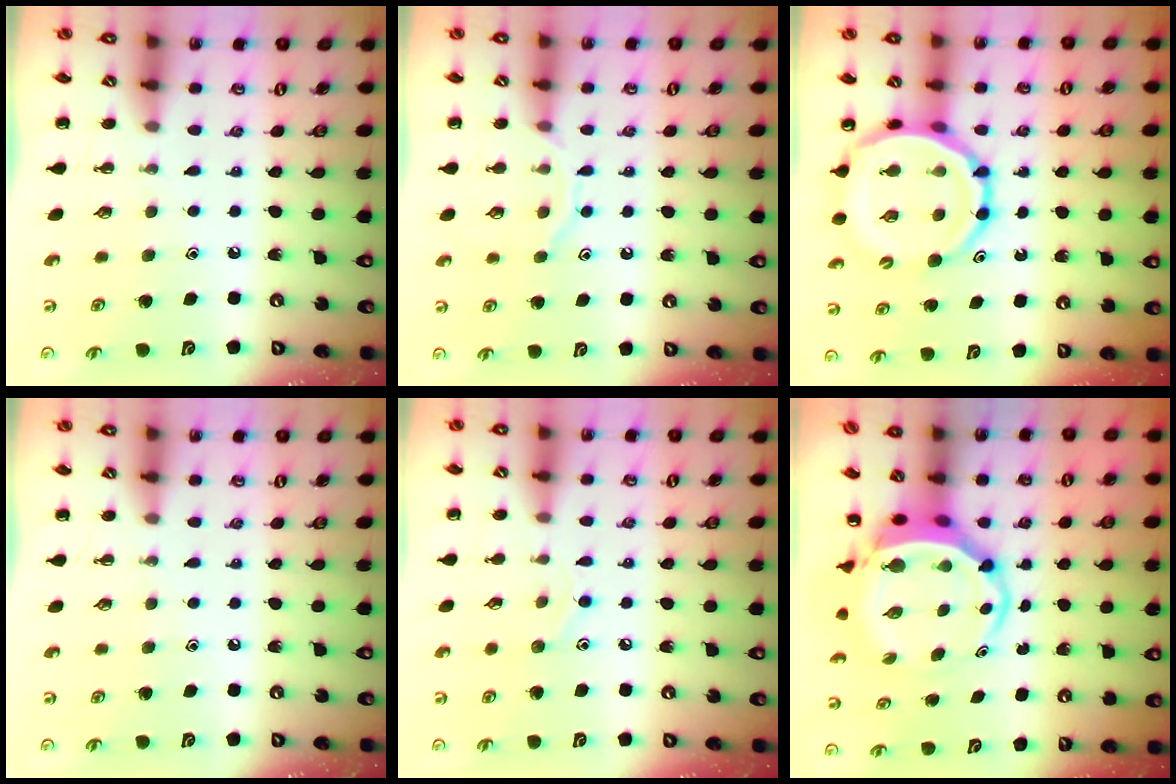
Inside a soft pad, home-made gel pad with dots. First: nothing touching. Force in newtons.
{"total": 8.8, "press": 8.8, "slide": 0.6}
{"total": 14.0, "press": 13.4, "slide": 3.8}
{"total": 0.0}
{"total": 6.5, "press": 6.3, "slide": 1.8}
{"total": 6.4, "press": 6.2, "slide": 1.8}